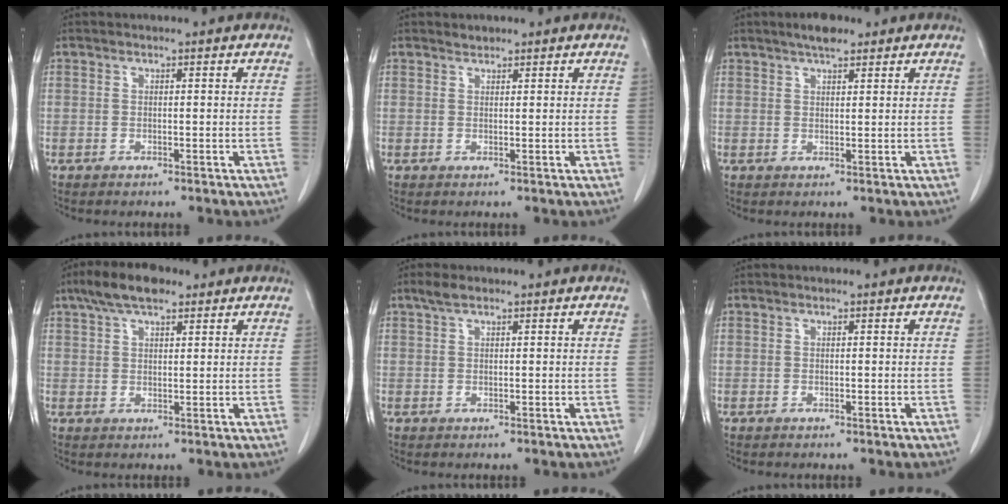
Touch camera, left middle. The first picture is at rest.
{"total": 0.9, "force": [0.9, 0.3, 0.1], "torque": [-0.007, 0.000, 0.016]}
{"total": 3.7, "force": [2.8, 1.1, 2.2], "torque": [-0.041, 0.007, 0.045]}
{"total": 6.7, "force": [4.6, 2.4, 4.2], "torque": [-0.082, 0.021, 0.081]}
{"total": 1.8, "force": [1.3, 0.6, 1.1], "torque": [-0.027, 0.012, 0.026]}
{"total": 0.0}